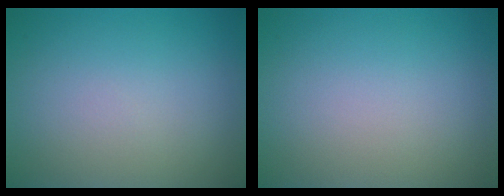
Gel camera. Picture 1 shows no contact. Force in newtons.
{"total": 0.0}